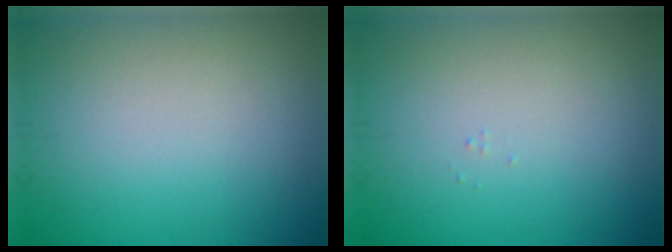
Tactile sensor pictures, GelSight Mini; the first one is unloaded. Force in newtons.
{"total": 0.0}